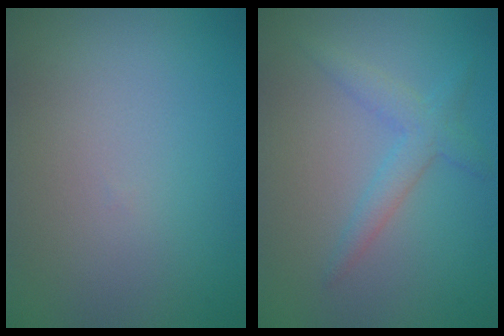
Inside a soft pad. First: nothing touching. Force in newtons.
{"total": 2.4, "press": 2.4, "slide": 0.2}